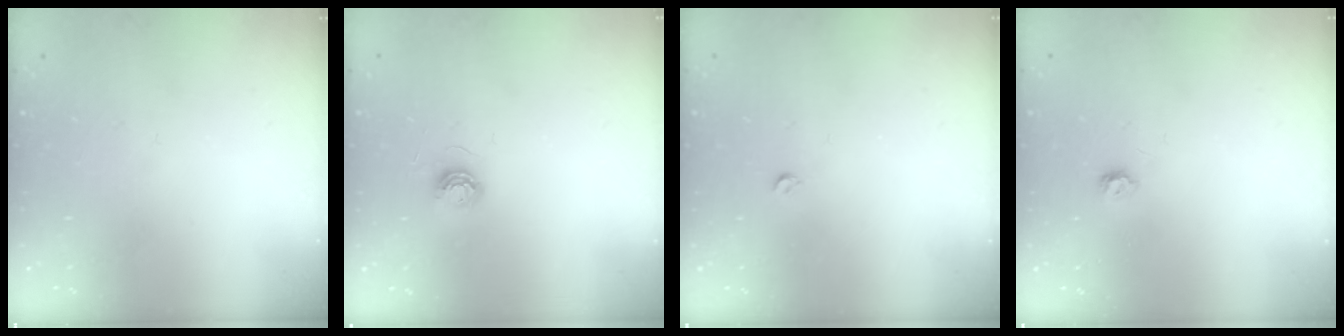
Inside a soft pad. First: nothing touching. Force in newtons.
{"total": 5.4, "press": 5.4, "slide": 0.3}
{"total": 2.8, "press": 2.8, "slide": 0.5}
{"total": 3.9, "press": 3.9, "slide": 0.6}